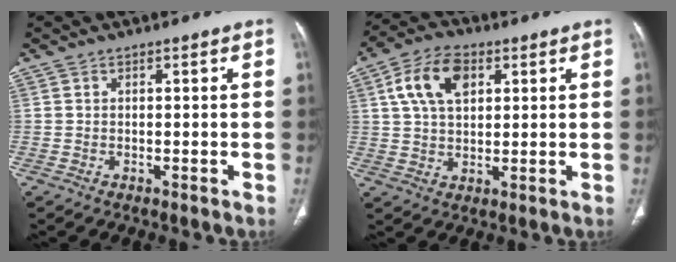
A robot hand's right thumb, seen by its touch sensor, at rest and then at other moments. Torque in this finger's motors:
{"motor_torque": [0.43, 1.48, 0.75, 0.18, 0.08]}